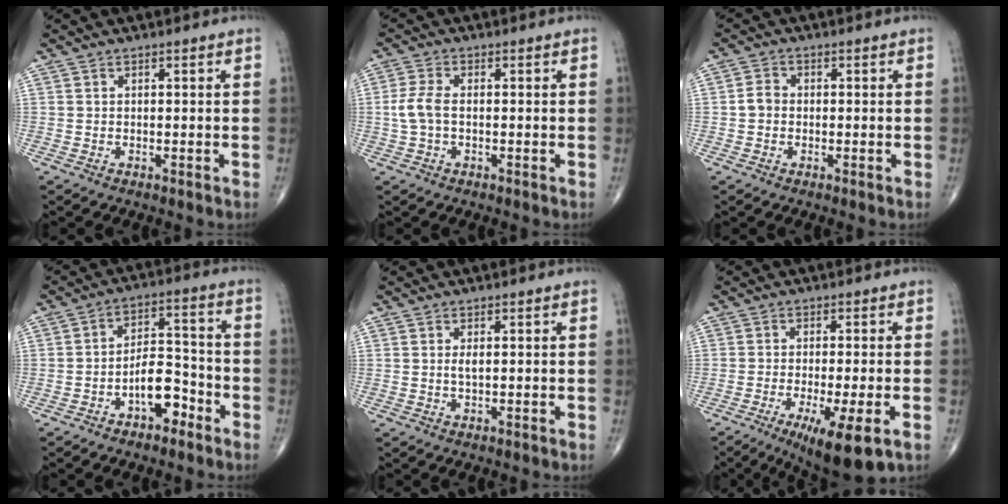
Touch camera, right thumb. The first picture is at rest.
{"total": 4.5, "force": [-0.3, 2.4, 3.8], "torque": [-0.095, 0.009, -0.010]}
{"total": 2.5, "force": [-0.4, 2.1, 1.3], "torque": [-0.019, 0.008, -0.012]}
{"total": 8.3, "force": [-4.2, 4.3, 5.8], "torque": [-0.073, 0.043, -0.073]}
{"total": 1.2, "force": [0.2, 0.4, 1.2], "torque": [-0.026, -0.002, 0.004]}
{"total": 11.0, "force": [-4.9, 2.2, 9.5], "torque": [-0.154, -0.014, -0.073]}